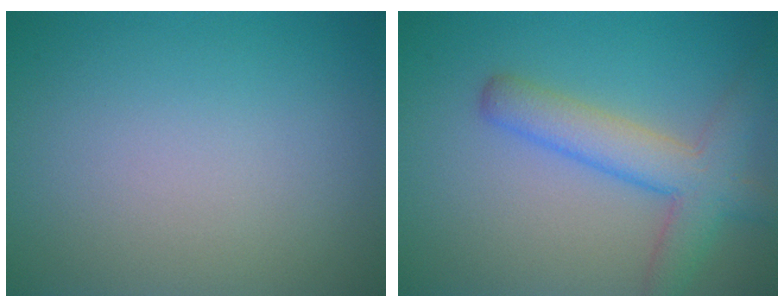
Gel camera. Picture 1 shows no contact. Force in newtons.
{"total": 5.0, "press": 5.0, "slide": 0.2}